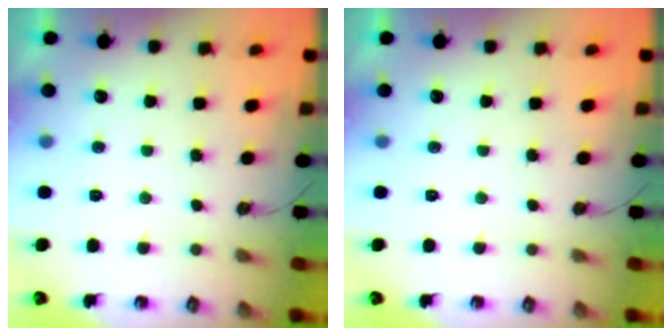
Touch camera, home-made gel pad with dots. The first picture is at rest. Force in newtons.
{"total": 0.0}